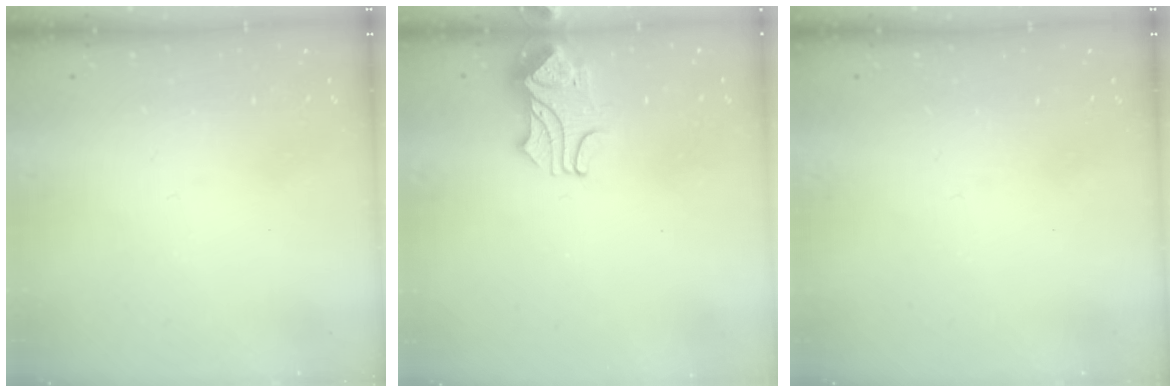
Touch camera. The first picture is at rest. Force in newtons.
{"total": 2.3, "press": 2.3, "slide": 0.6}
{"total": 0.0}